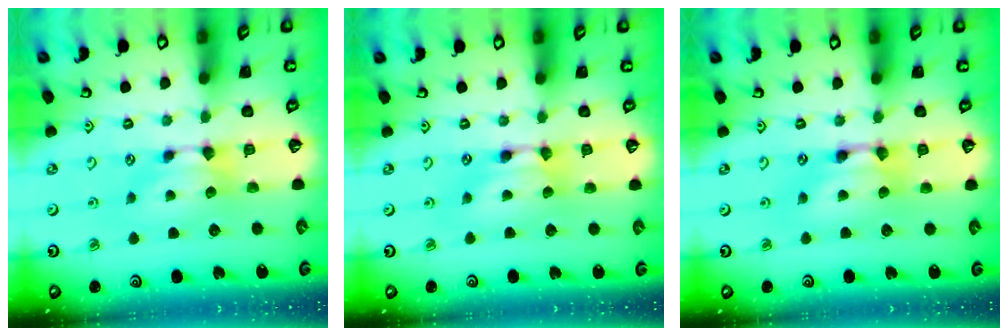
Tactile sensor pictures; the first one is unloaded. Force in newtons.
{"total": 1.9, "press": 1.9, "slide": 0.1}
{"total": 2.6, "press": 2.6, "slide": 0.2}